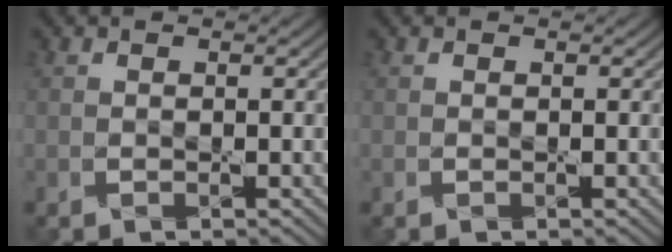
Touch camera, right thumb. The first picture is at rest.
{"total": 0.0}